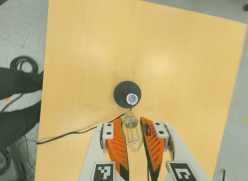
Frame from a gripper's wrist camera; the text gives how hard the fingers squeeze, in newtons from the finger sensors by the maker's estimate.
{"total": 22.9, "left": 26.0, "right": 19.8}